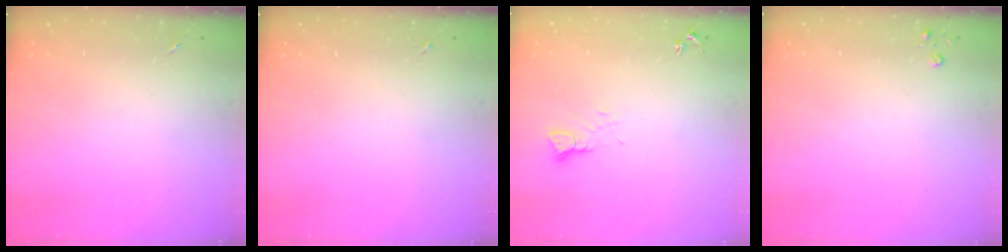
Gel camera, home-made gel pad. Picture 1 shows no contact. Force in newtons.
{"total": 0.0}
{"total": 3.5, "press": 3.5, "slide": 0.3}
{"total": 2.6, "press": 2.6, "slide": 0.3}